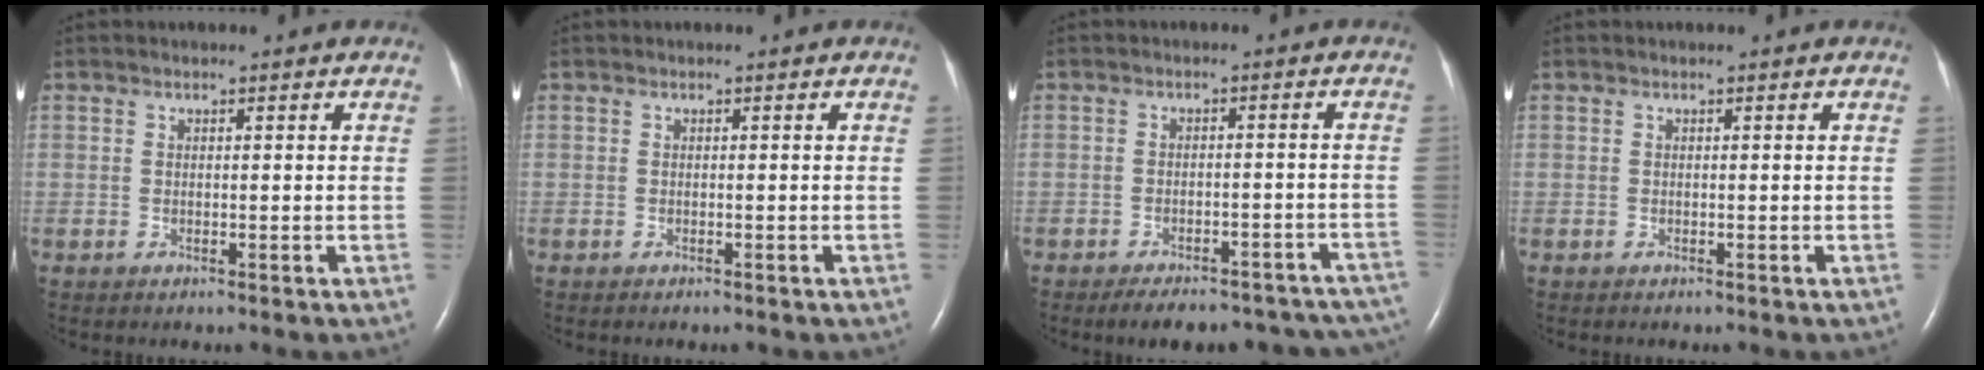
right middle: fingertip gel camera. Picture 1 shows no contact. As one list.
[{"total": 0.7, "force": [-0.6, 0.2, 0.3], "torque": [-0.006, -0.001, -0.006]}, {"total": 17.3, "force": [-14.8, 6.3, 6.3], "torque": [-0.066, 0.020, -0.166]}, {"total": 0.0}]